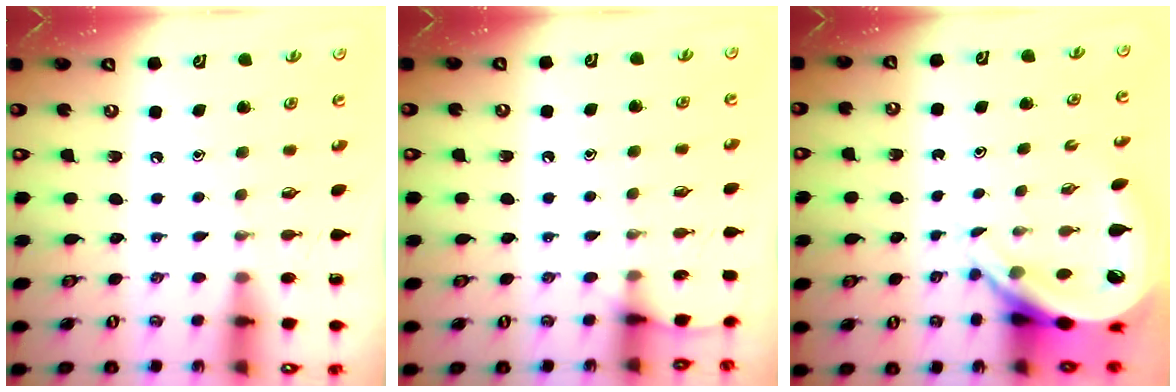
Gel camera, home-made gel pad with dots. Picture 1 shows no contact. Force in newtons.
{"total": 5.5, "press": 5.5, "slide": 0.7}
{"total": 6.8, "press": 6.8, "slide": 0.8}